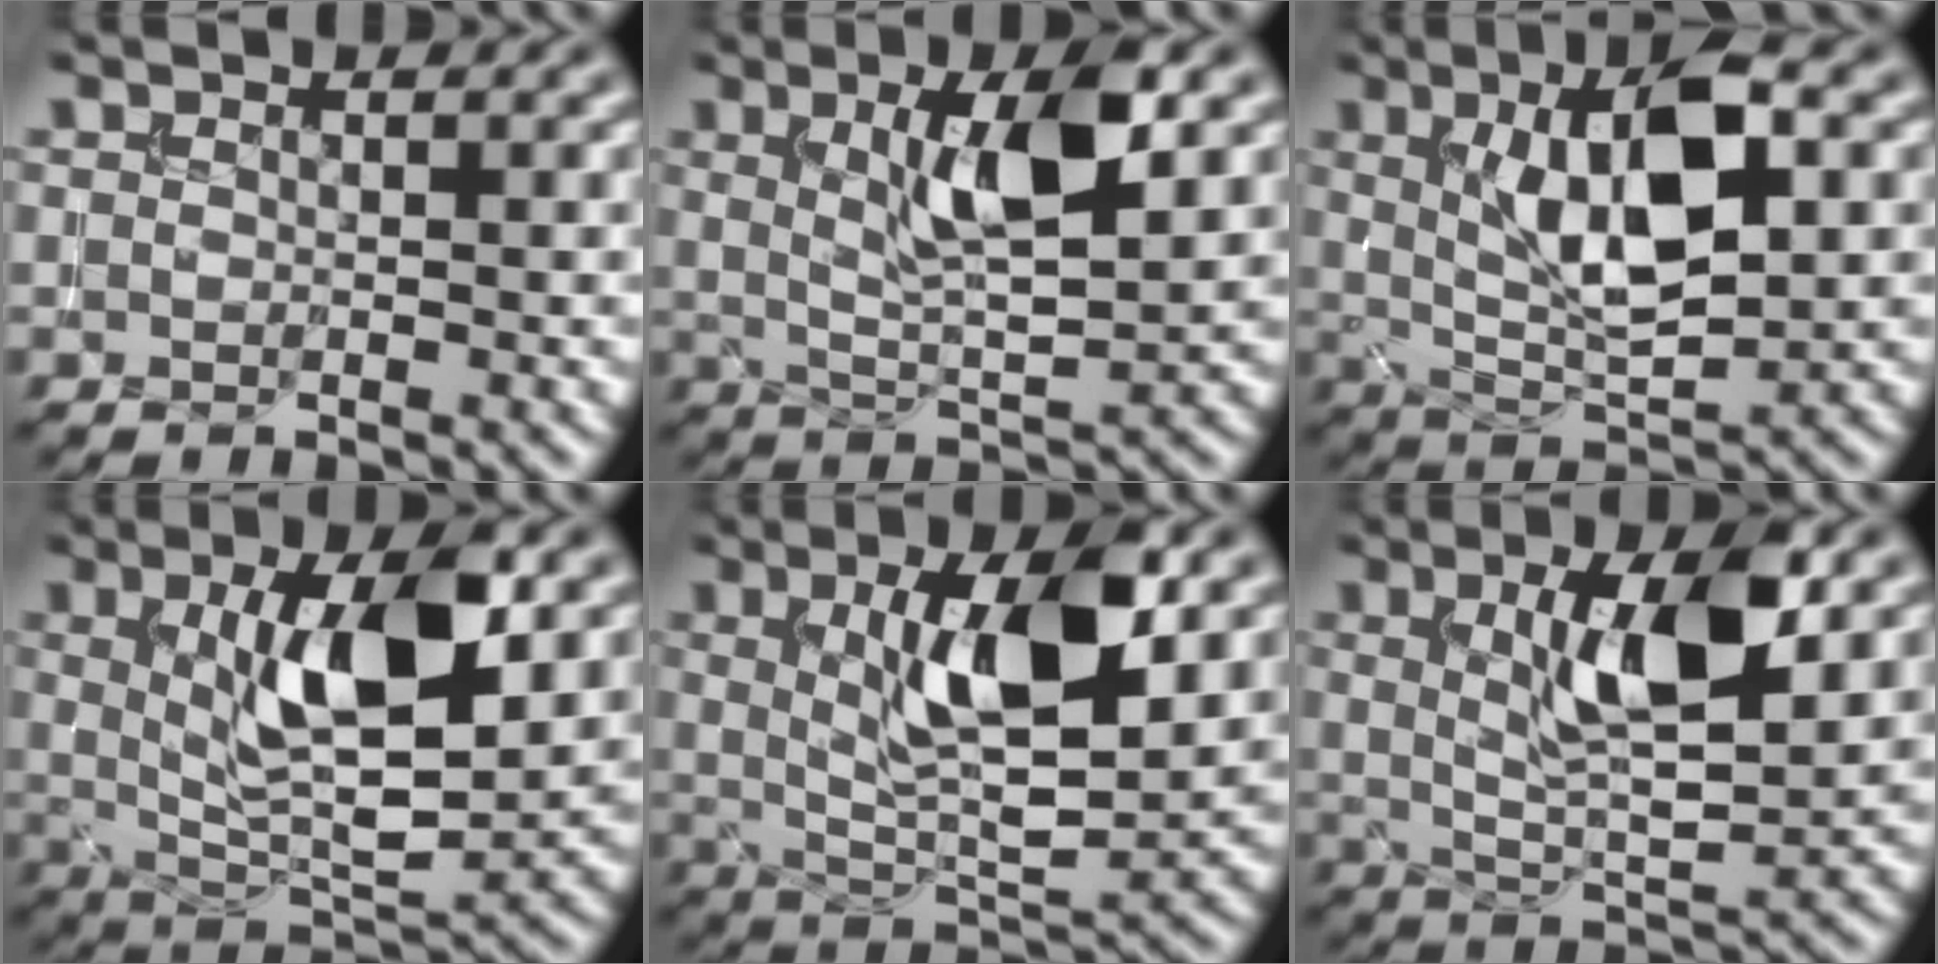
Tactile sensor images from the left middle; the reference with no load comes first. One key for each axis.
{"total": 7.0, "fx": 2.1, "fy": 1.8, "fz": 6.4, "tx": -0.109, "ty": -0.003, "tz": 0.038}
{"total": 9.6, "fx": 2.1, "fy": 3.5, "fz": 8.7, "tx": -0.144, "ty": 0.005, "tz": 0.033}
{"total": 9.4, "fx": 2.3, "fy": 3.2, "fz": 8.6, "tx": -0.144, "ty": -0.010, "tz": 0.042}
{"total": 9.2, "fx": 2.5, "fy": 2.9, "fz": 8.4, "tx": -0.140, "ty": -0.010, "tz": 0.045}
{"total": 7.9, "fx": 2.3, "fy": 2.3, "fz": 7.3, "tx": -0.123, "ty": -0.005, "tz": 0.040}